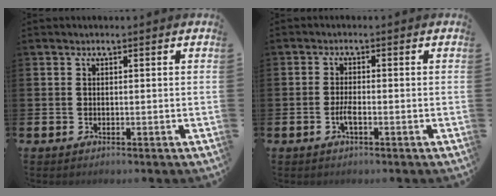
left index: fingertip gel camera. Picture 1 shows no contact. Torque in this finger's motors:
{"motor_torque": [0.12, 0.02, 0.06, 0.05]}